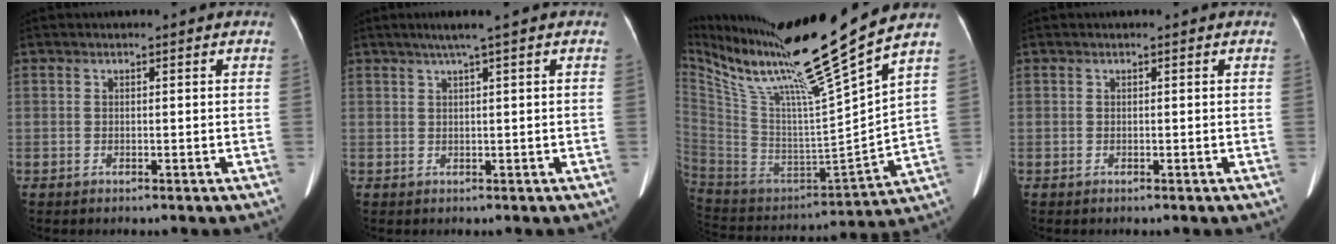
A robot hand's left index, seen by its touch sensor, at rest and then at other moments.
{"total": 2.8, "force": [1.7, -0.6, 2.1], "torque": [-0.043, 0.004, 0.033]}
{"total": 23.6, "force": [17.7, -2.1, 15.4], "torque": [-0.268, -0.038, 0.312]}
{"total": 0.0}